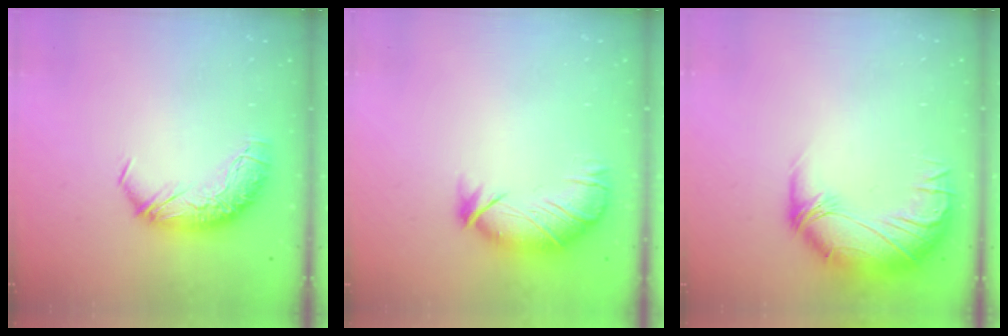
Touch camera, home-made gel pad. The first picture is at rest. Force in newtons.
{"total": 3.1, "press": 2.5, "slide": 1.8}
{"total": 2.8, "press": 0.8, "slide": 2.7}